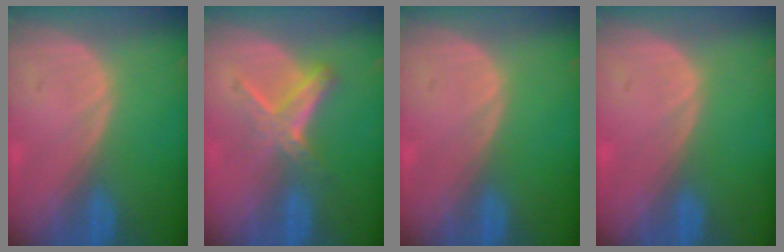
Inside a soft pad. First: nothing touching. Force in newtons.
{"total": 6.1, "press": 5.2, "slide": 3.2}
{"total": 0.0}
{"total": 0.5, "press": 0.1, "slide": 0.5}